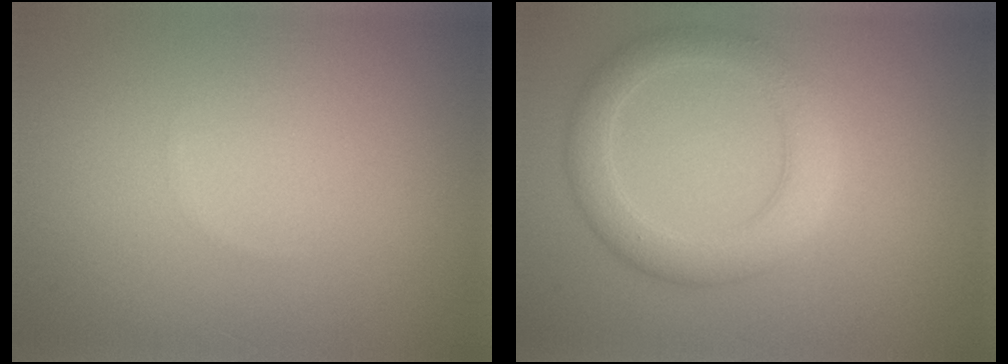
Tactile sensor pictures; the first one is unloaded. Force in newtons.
{"total": 3.9, "press": 3.9, "slide": 0.1}